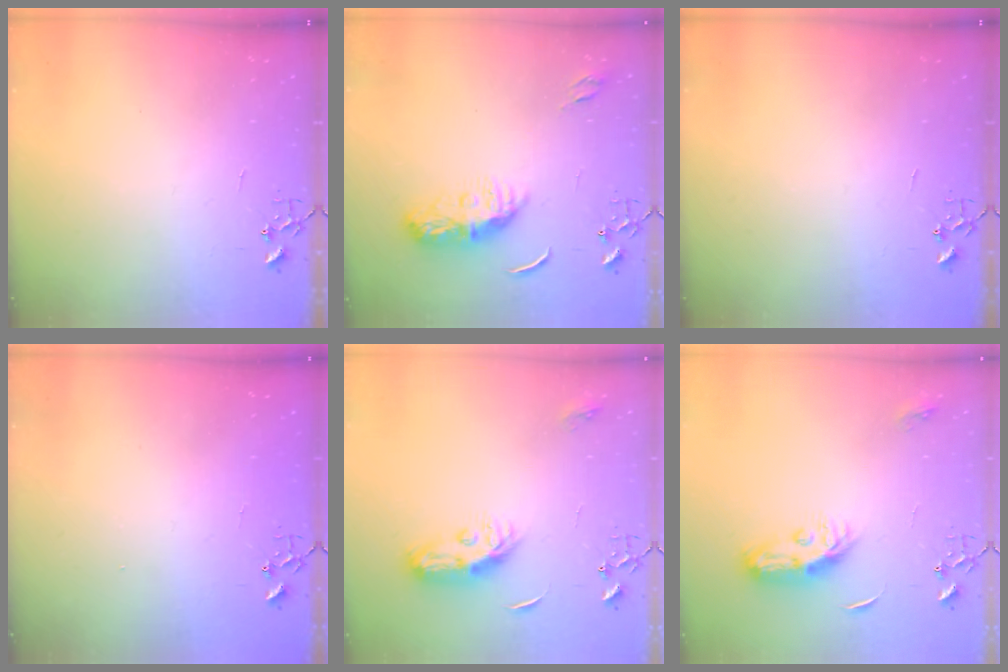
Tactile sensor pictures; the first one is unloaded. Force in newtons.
{"total": 9.4, "press": 9.4, "slide": 0.4}
{"total": 0.0}
{"total": 1.3, "press": 1.2, "slide": 0.1}
{"total": 8.7, "press": 8.7, "slide": 0.4}
{"total": 8.7, "press": 8.7, "slide": 0.4}